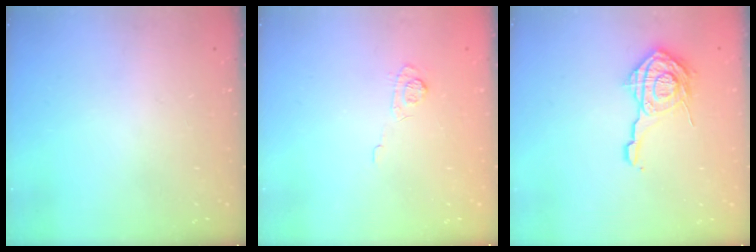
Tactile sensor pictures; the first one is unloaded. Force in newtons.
{"total": 6.8, "press": 6.7, "slide": 1.4}
{"total": 12.9, "press": 12.9, "slide": 0.8}